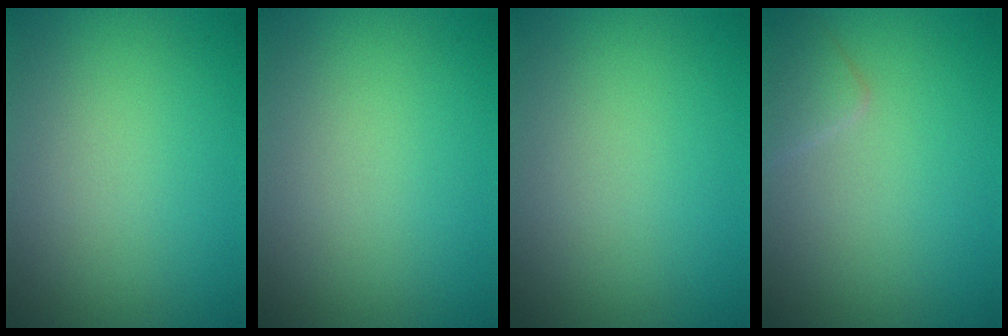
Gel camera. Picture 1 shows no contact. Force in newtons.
{"total": 0.0}
{"total": 0.0}
{"total": 1.6, "press": 1.6, "slide": 0.1}